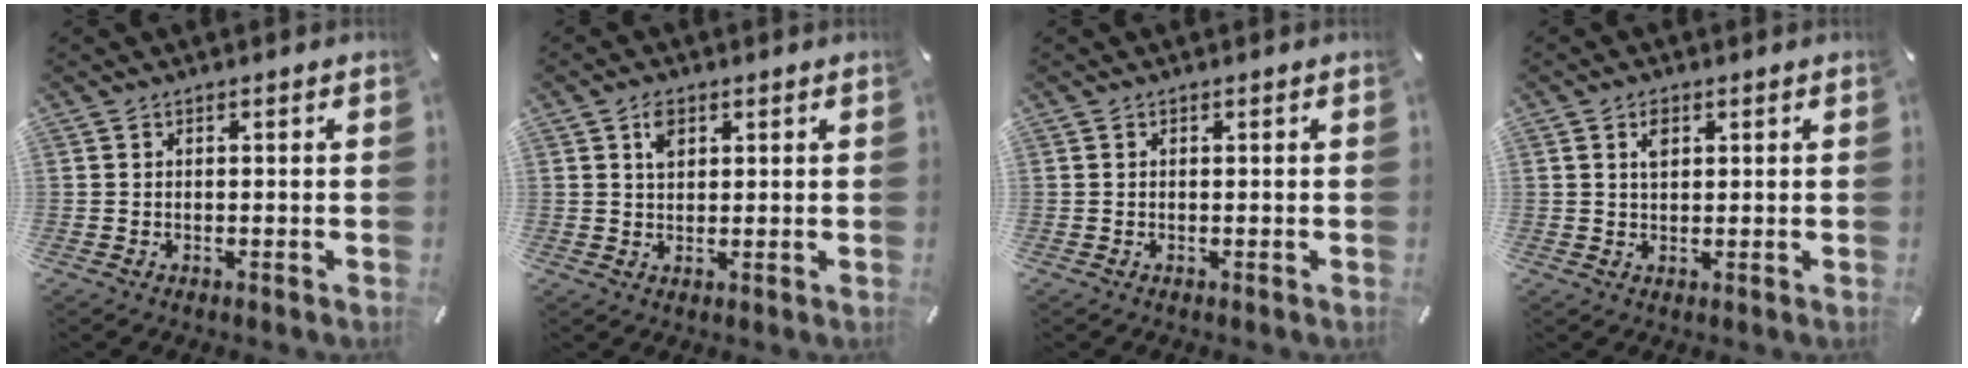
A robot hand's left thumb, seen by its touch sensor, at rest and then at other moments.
{"total": 3.4, "force": [1.6, 2.3, 2.0], "torque": [-0.029, -0.001, 0.024]}
{"total": 0.0}
{"total": 2.9, "force": [1.2, 1.6, 2.0], "torque": [-0.037, 0.002, 0.020]}